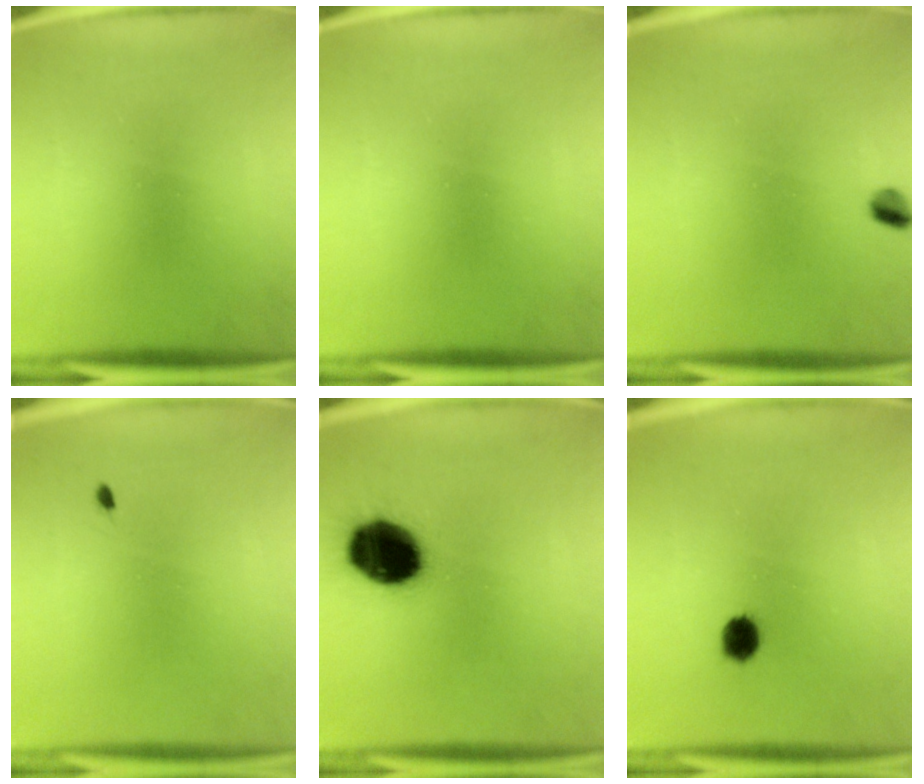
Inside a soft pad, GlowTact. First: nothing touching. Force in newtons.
{"total": 0.0}
{"total": 2.3}
{"total": 0.5}
{"total": 18.4}
{"total": 4.0}